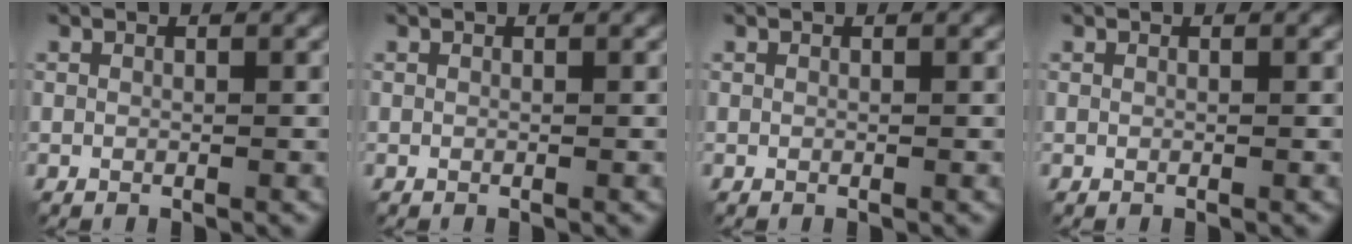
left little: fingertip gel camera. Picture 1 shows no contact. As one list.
[{"total": 0.0}, {"total": 0.0}, {"total": 0.0}]